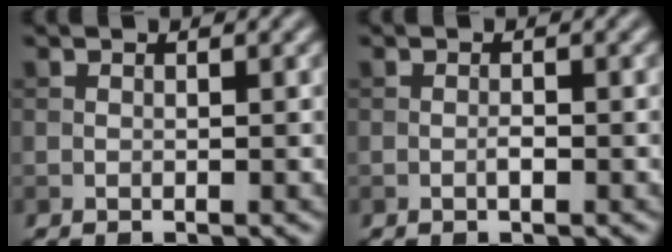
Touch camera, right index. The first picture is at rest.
{"total": 0.8, "force": [-0.3, 0.2, 0.7], "torque": [-0.014, 0.000, -0.006]}